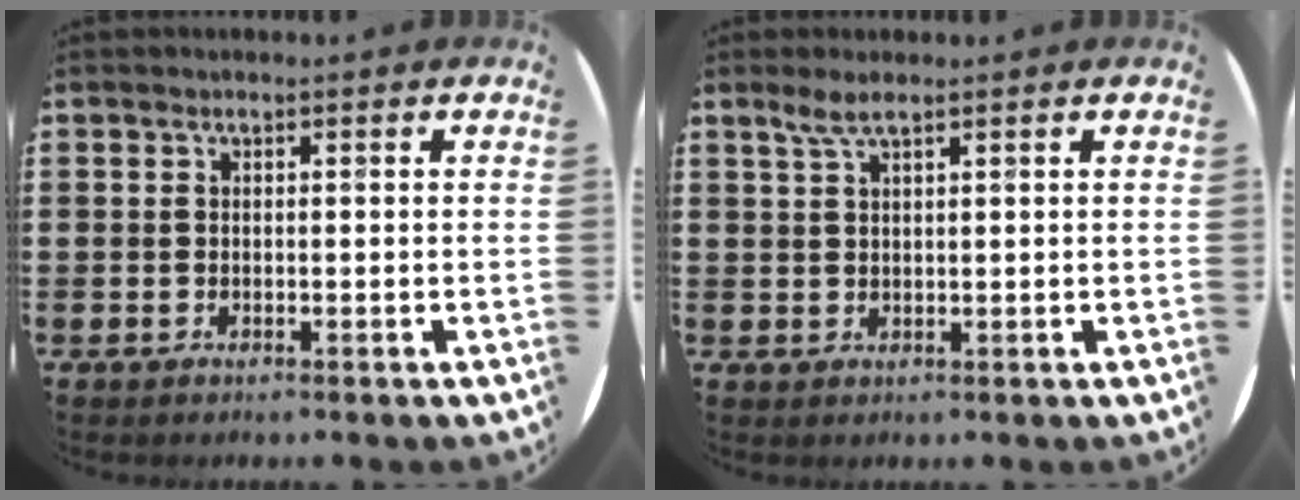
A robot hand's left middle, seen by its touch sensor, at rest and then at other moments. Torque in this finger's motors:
{"motor_torque": [0.33, -0.20, 0.16, 0.01]}